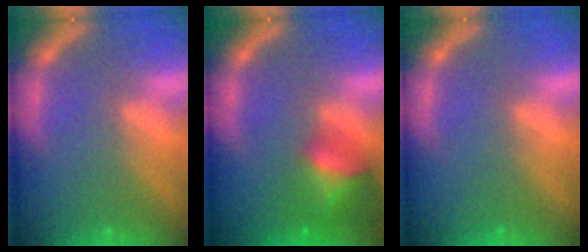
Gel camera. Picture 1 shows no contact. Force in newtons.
{"total": 4.9}
{"total": 0.0}